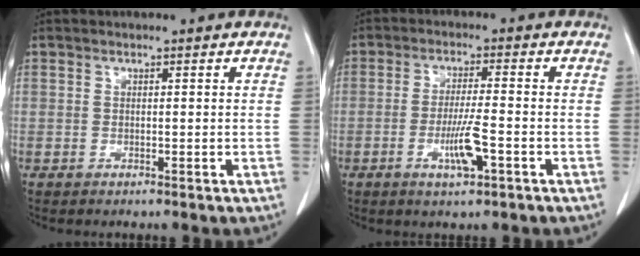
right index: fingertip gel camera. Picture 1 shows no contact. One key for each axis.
{"total": 5.7, "fx": -2.2, "fy": 0.4, "fz": 5.3, "tx": -0.102, "ty": -0.008, "tz": -0.040}